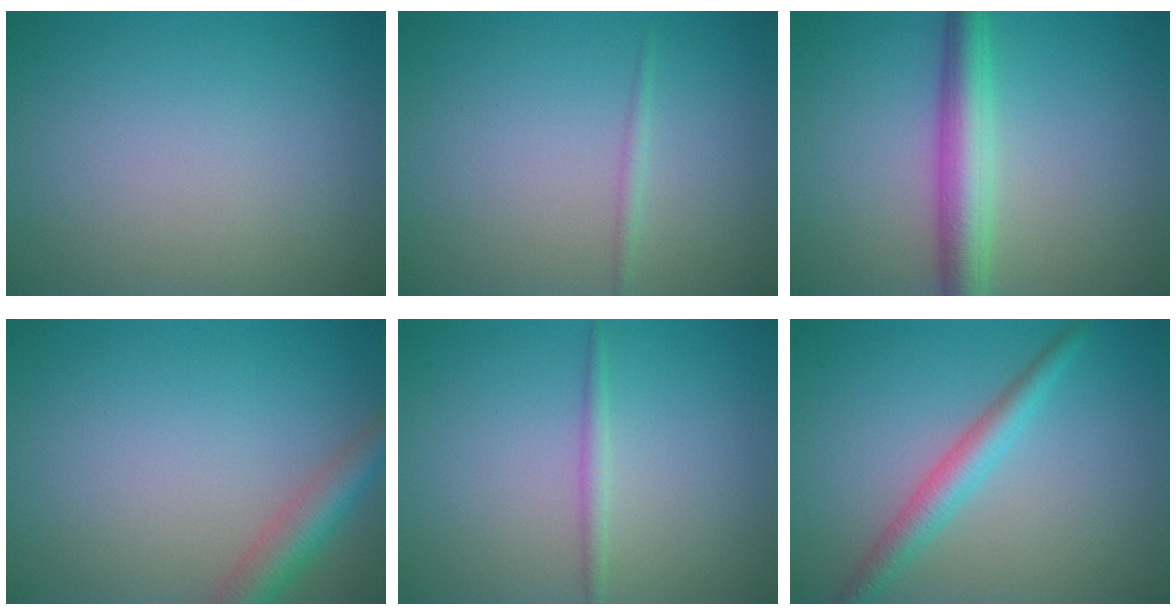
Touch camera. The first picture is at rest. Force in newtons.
{"total": 0.7, "press": 0.7, "slide": 0.0}
{"total": 4.8, "press": 4.8, "slide": 0.2}
{"total": 3.5, "press": 3.5, "slide": 0.1}
{"total": 1.2, "press": 1.2, "slide": 0.0}
{"total": 3.0, "press": 3.0, "slide": 0.0}